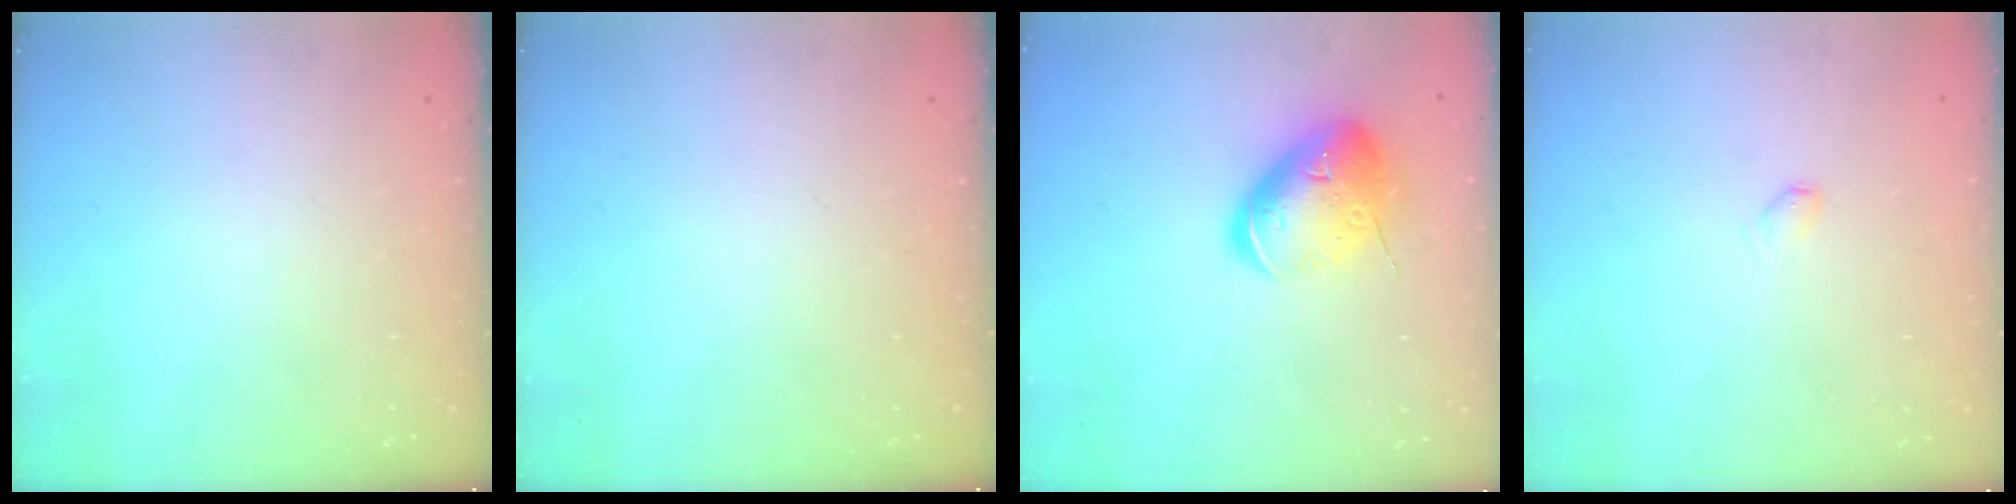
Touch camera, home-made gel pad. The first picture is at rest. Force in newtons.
{"total": 0.0}
{"total": 17.6, "press": 17.4, "slide": 2.7}
{"total": 2.7, "press": 2.7, "slide": 0.4}